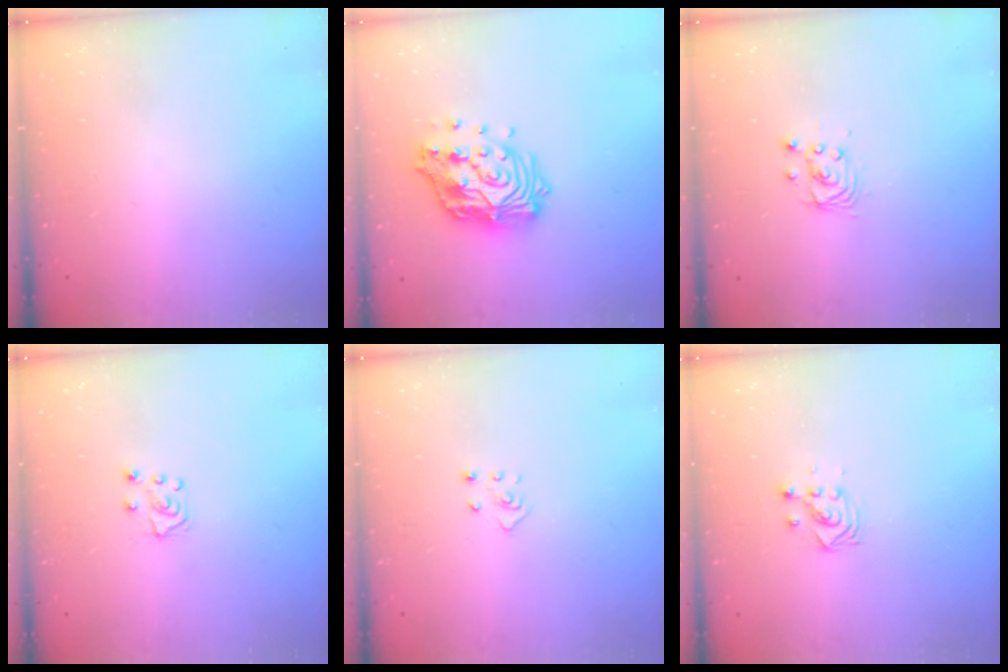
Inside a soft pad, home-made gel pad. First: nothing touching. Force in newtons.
{"total": 15.3, "press": 15.3, "slide": 1.2}
{"total": 2.9, "press": 2.9, "slide": 0.0}
{"total": 6.4, "press": 6.3, "slide": 0.5}
{"total": 3.3, "press": 3.3, "slide": 0.3}
{"total": 2.9, "press": 2.9, "slide": 0.4}